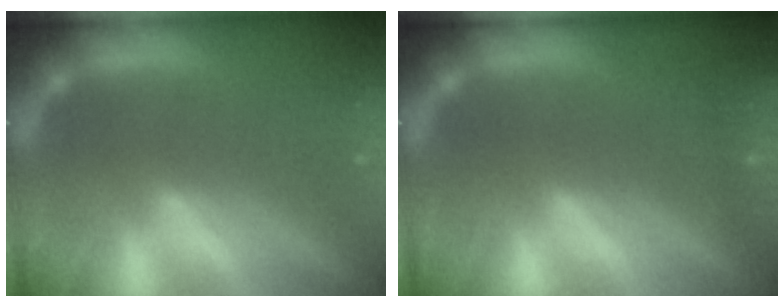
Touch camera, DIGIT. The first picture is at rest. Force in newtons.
{"total": 0.9}